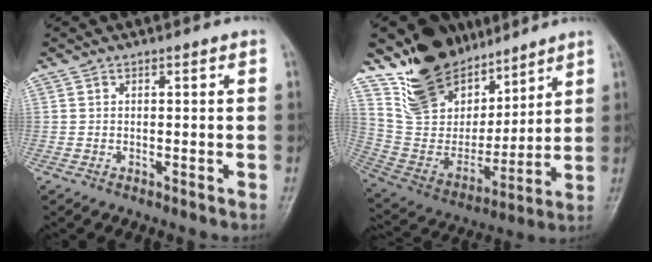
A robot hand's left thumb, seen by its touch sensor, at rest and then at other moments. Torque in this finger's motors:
{"motor_torque": [2.18, 0.08, 1.47, -1.26, 0.13]}